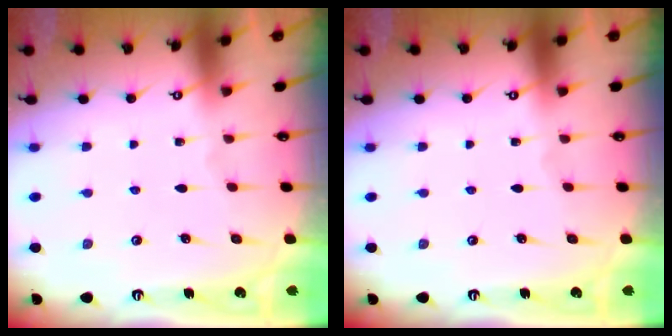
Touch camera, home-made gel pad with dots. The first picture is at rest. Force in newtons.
{"total": 0.0}